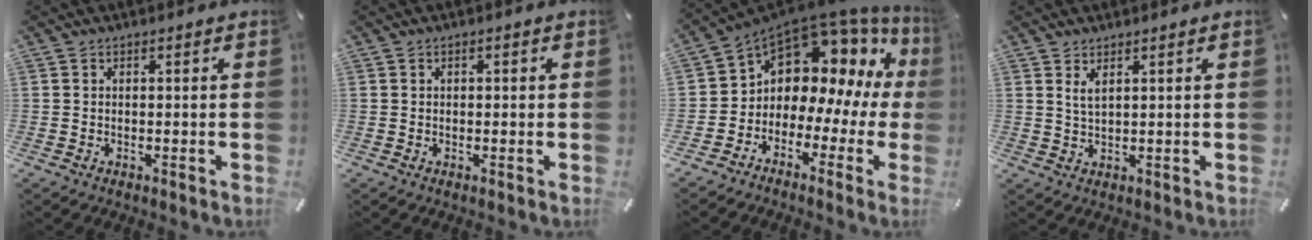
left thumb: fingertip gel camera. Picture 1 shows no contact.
{"total": 0.7, "force": [0.0, 0.5, 0.6], "torque": [-0.010, 0.004, -0.001]}
{"total": 9.3, "force": [4.8, 7.1, 3.6], "torque": [-0.068, -0.060, 0.085]}
{"total": 2.7, "force": [1.6, 0.9, 2.0], "torque": [-0.041, 0.000, 0.029]}